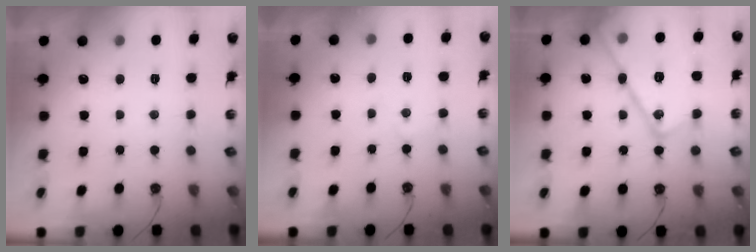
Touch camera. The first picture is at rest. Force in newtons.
{"total": 3.6, "press": 3.6, "slide": 0.6}
{"total": 22.5, "press": 22.4, "slide": 2.1}